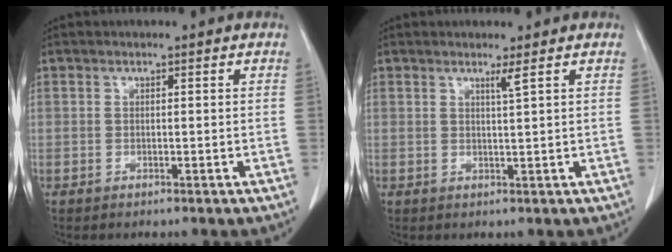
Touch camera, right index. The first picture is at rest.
{"total": 1.3, "force": [0.8, -0.6, 0.8], "torque": [-0.026, -0.012, 0.018]}